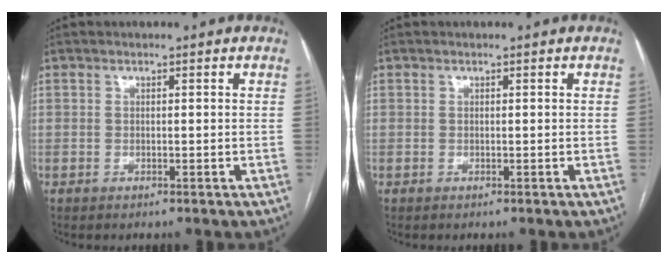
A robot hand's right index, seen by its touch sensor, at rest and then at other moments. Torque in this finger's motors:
{"motor_torque": [0.00, 0.00, 0.00, 0.00]}